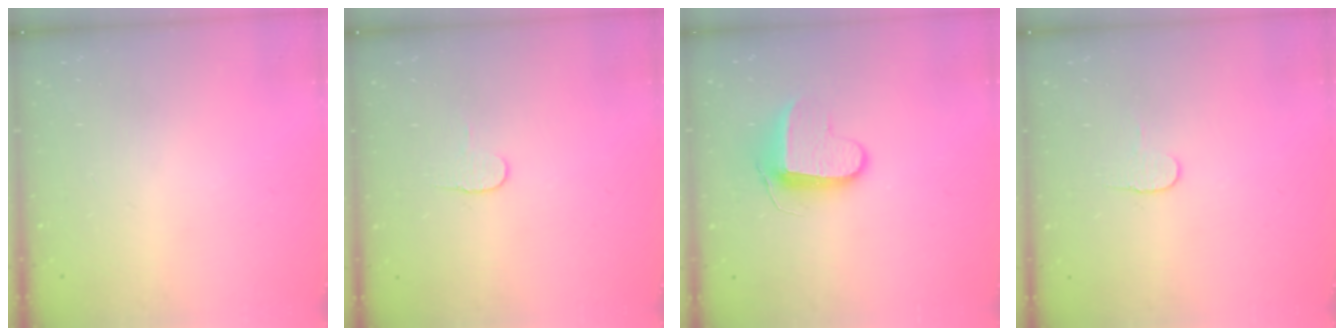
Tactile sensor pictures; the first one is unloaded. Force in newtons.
{"total": 5.4, "press": 5.4, "slide": 0.5}
{"total": 9.4, "press": 9.4, "slide": 0.5}
{"total": 5.4, "press": 5.4, "slide": 0.5}